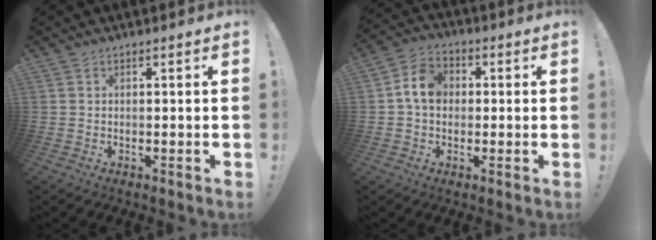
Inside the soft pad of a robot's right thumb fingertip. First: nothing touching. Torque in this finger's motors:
{"motor_torque": [1.10, 1.20, 0.65, 0.08, 0.09]}